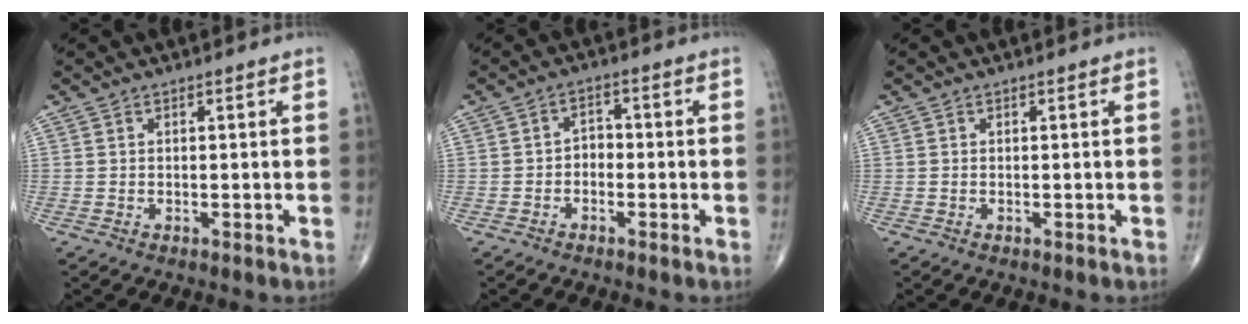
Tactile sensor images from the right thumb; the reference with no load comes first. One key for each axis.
{"total": 2.7, "fx": -1.1, "fy": 2.0, "fz": 1.5, "tx": -0.006, "ty": 0.018, "tz": -0.028}
{"total": 0.0}